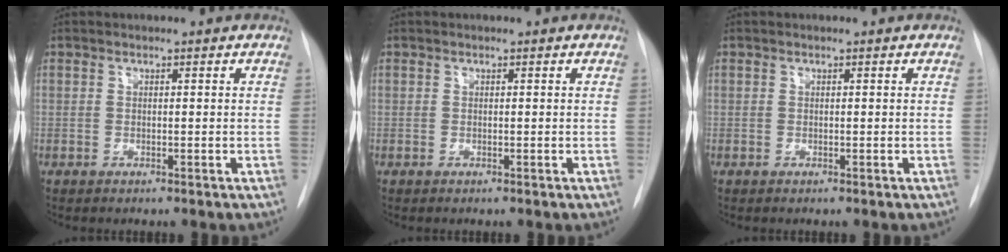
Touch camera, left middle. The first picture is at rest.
{"total": 0.0}
{"total": 0.0}